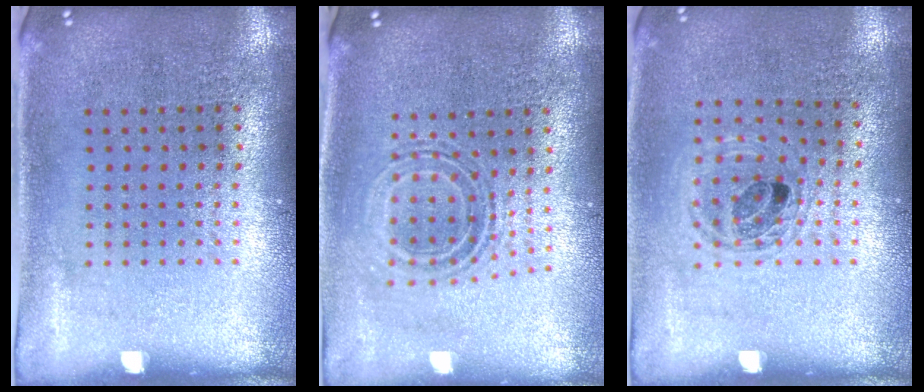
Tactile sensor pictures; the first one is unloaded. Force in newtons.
{"total": 0.8, "press": 0.8, "slide": 0.3}
{"total": 1.1, "press": 1.0, "slide": 0.3}